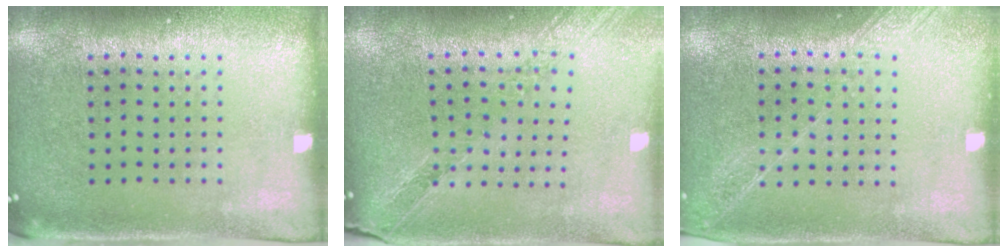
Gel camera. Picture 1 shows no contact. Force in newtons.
{"total": 1.1, "press": 1.1, "slide": 0.2}
{"total": 1.3, "press": 1.3, "slide": 0.4}